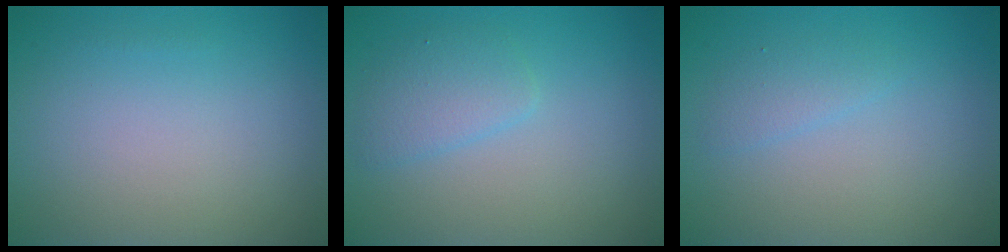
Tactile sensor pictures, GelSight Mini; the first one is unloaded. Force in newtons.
{"total": 2.2, "press": 2.2, "slide": 0.1}
{"total": 1.2, "press": 1.2, "slide": 0.1}